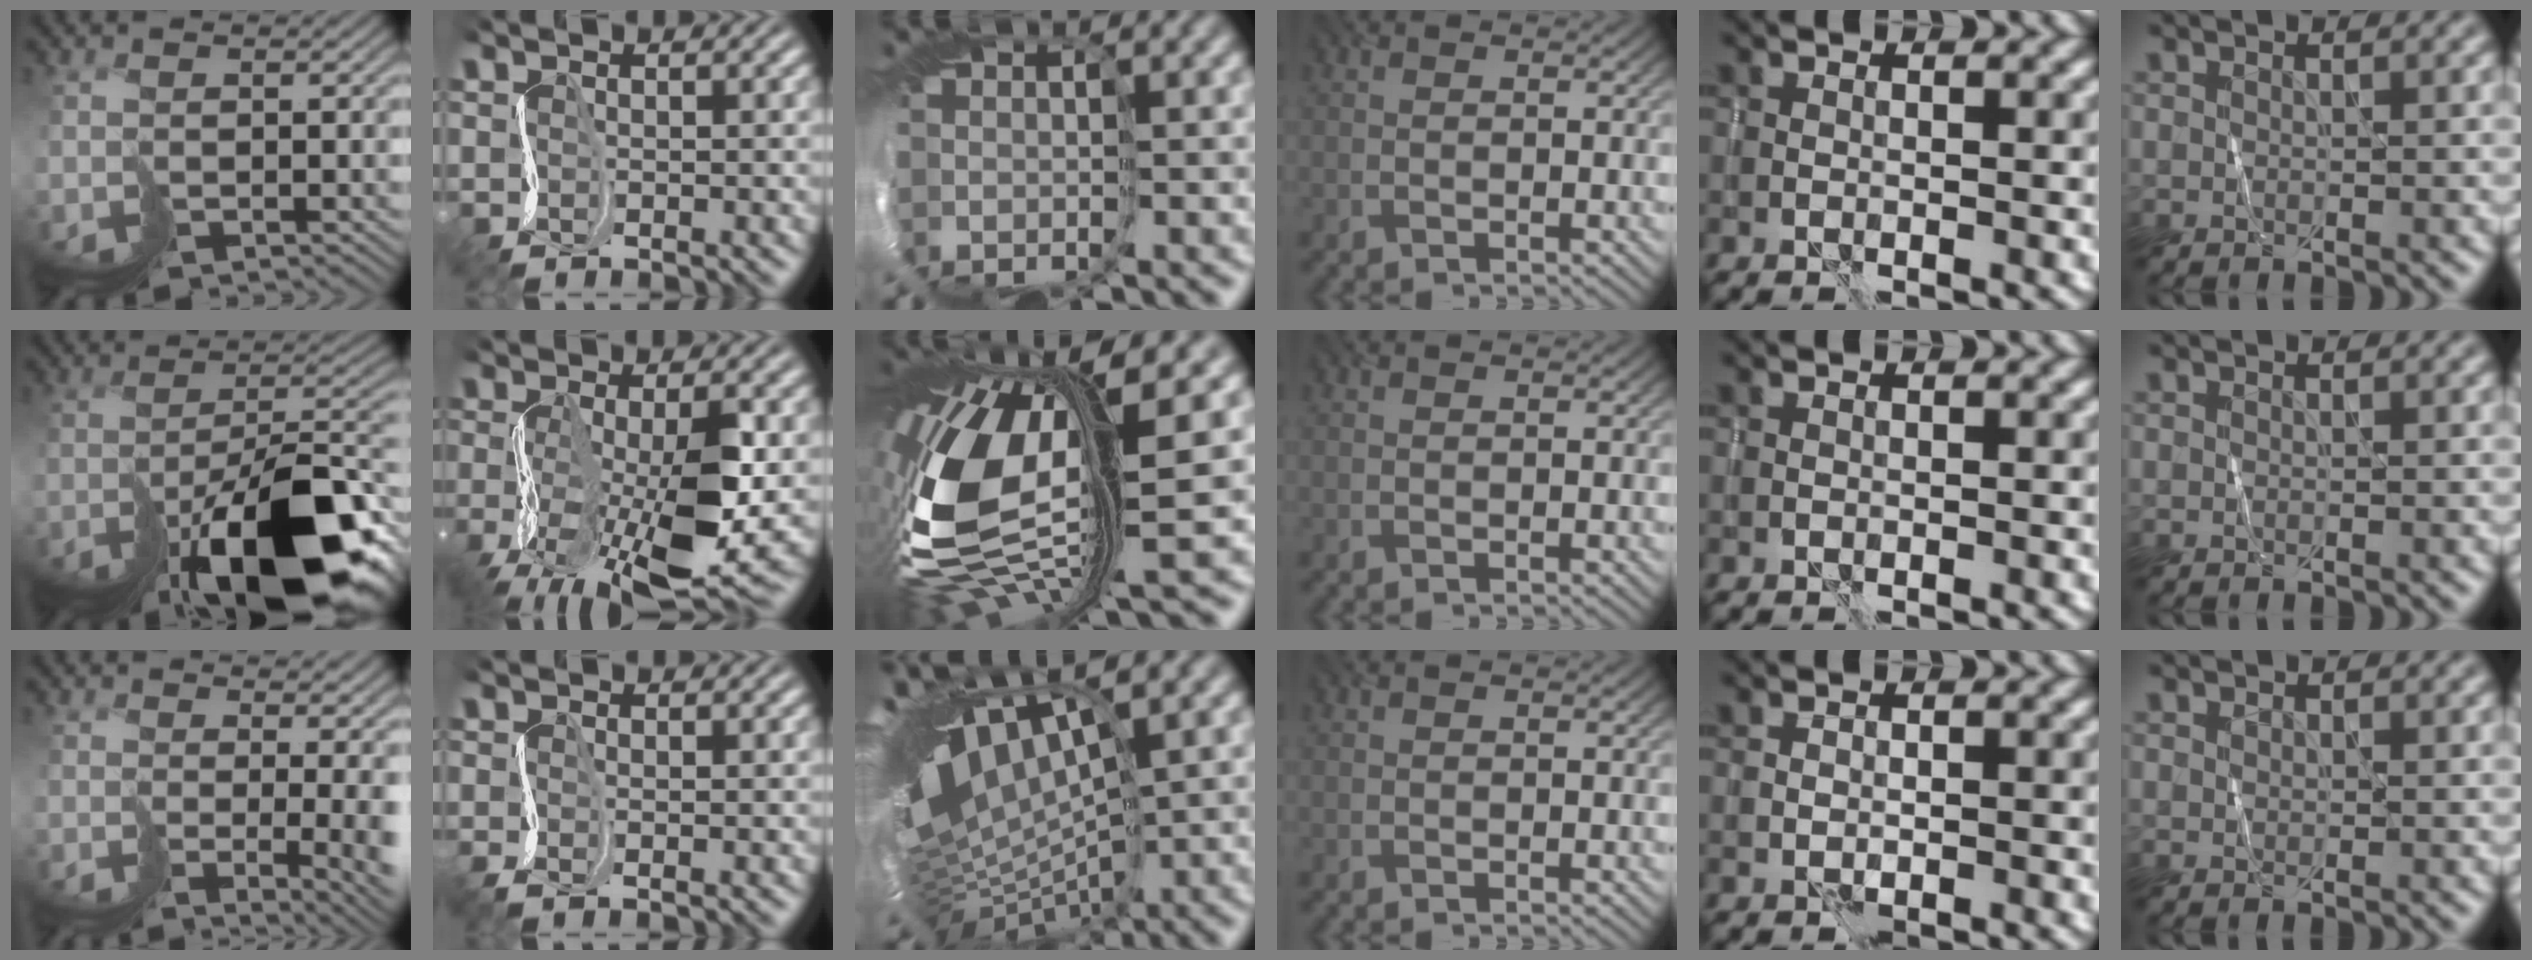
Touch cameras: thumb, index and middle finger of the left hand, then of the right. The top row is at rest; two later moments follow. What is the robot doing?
{"motion": "cut", "object": "paper bag"}